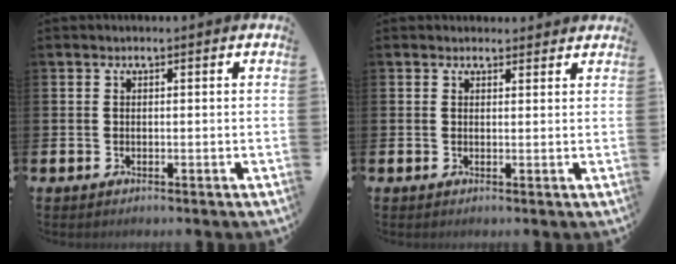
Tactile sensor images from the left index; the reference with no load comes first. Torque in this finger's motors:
{"motor_torque": [0.97, -1.16, 0.15, 0.00]}